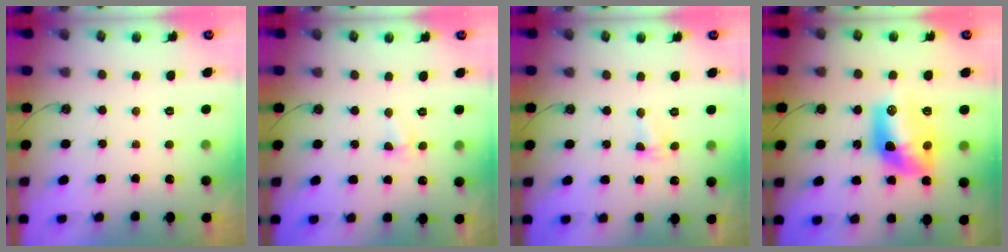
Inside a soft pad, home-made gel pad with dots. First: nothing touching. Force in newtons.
{"total": 4.4, "press": 4.4, "slide": 0.6}
{"total": 3.6, "press": 3.5, "slide": 0.7}
{"total": 13.5, "press": 13.4, "slide": 1.1}